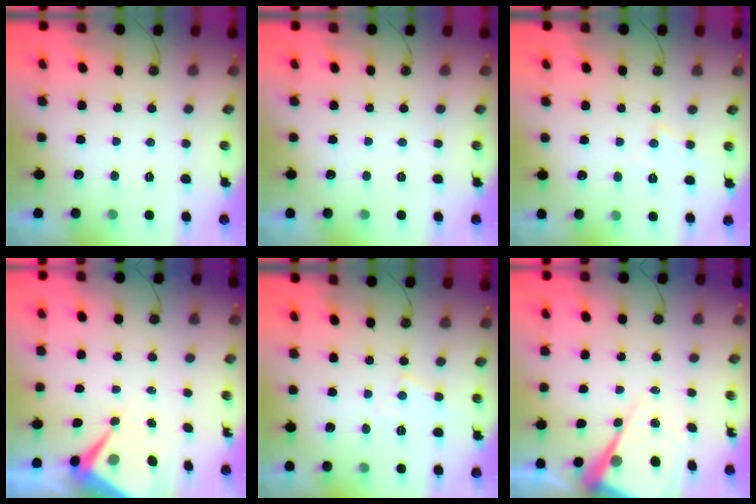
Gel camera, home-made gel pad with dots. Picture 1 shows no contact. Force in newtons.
{"total": 0.0}
{"total": 5.9, "press": 5.9, "slide": 0.5}
{"total": 6.9, "press": 6.9, "slide": 0.7}
{"total": 6.2, "press": 6.2, "slide": 0.5}
{"total": 10.1, "press": 10.1, "slide": 0.9}